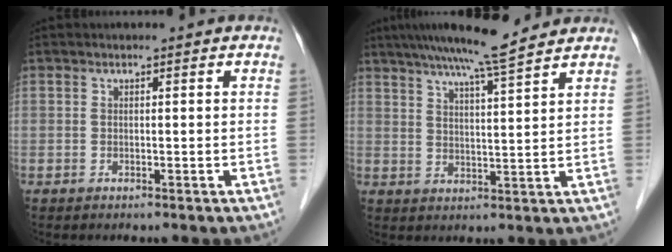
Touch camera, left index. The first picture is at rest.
{"total": 10.1, "force": [8.6, -0.4, 5.2], "torque": [-0.088, 0.016, 0.132]}